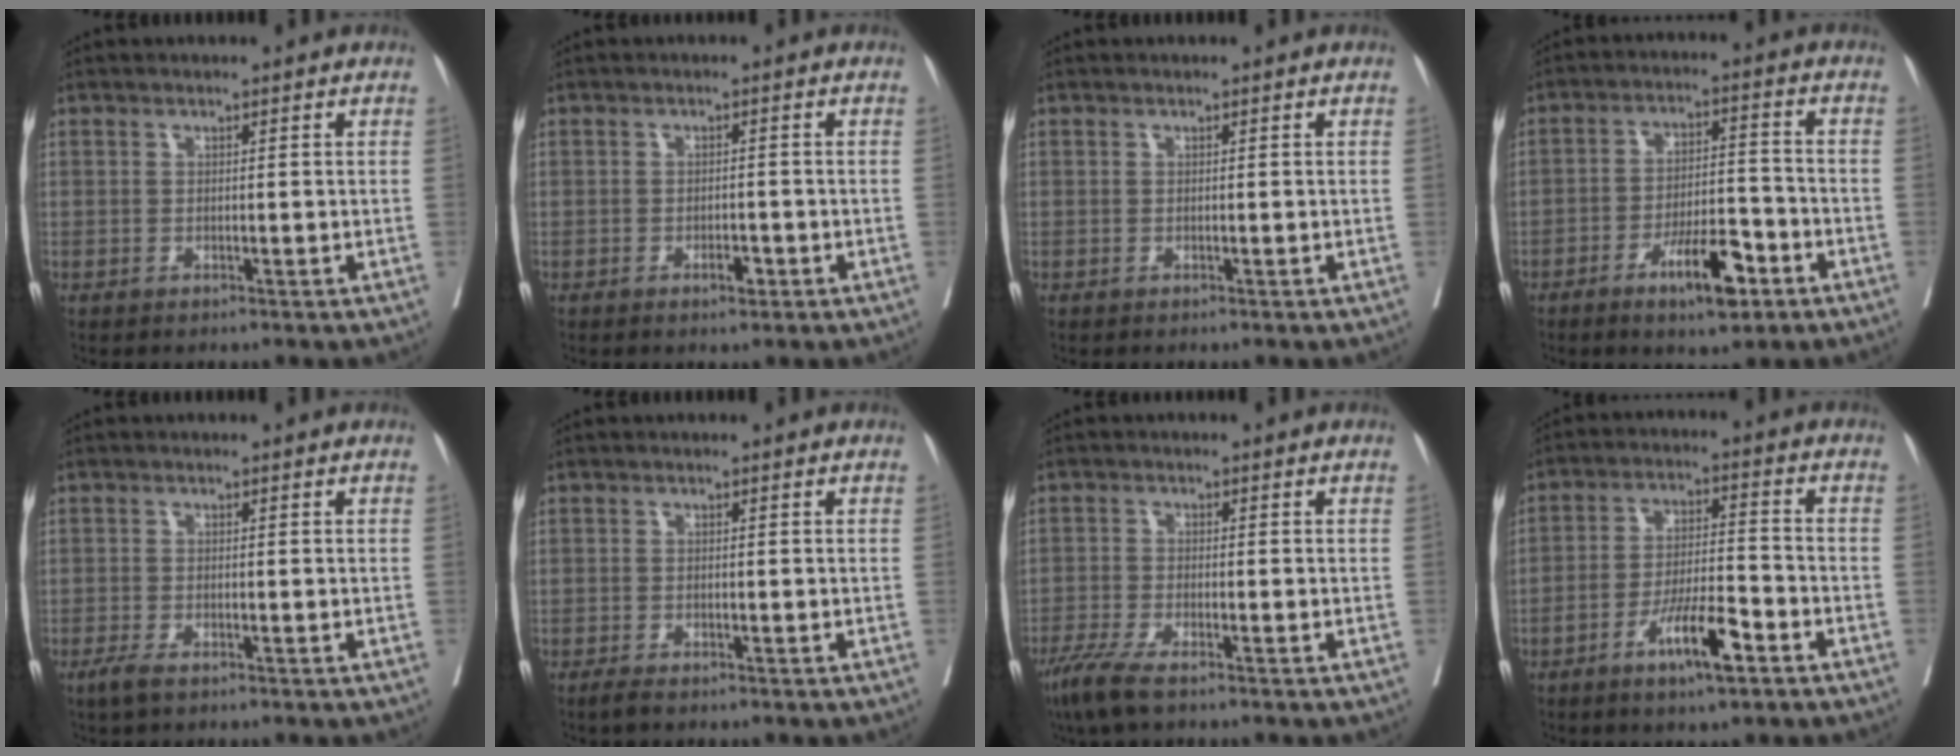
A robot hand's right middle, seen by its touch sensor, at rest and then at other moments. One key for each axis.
{"total": 1.9, "fx": -1.0, "fy": 0.7, "fz": 1.4, "tx": -0.020, "ty": 0.001, "tz": -0.015}
{"total": 0.0}
{"total": 8.8, "fx": -4.9, "fy": 2.4, "fz": 6.9, "tx": -0.115, "ty": 0.002, "tz": -0.077}
{"total": 1.9, "fx": -1.3, "fy": 0.5, "fz": 1.4, "tx": -0.033, "ty": -0.005, "tz": -0.024}
{"total": 1.5, "fx": -1.2, "fy": -0.2, "fz": 0.9, "tx": -0.030, "ty": -0.010, "tz": -0.026}
{"total": 5.0, "fx": -3.6, "fy": 0.6, "fz": 3.4, "tx": -0.071, "ty": -0.014, "tz": -0.067}
{"total": 8.6, "fx": -4.7, "fy": 1.4, "fz": 7.0, "tx": -0.126, "ty": -0.002, "tz": -0.081}